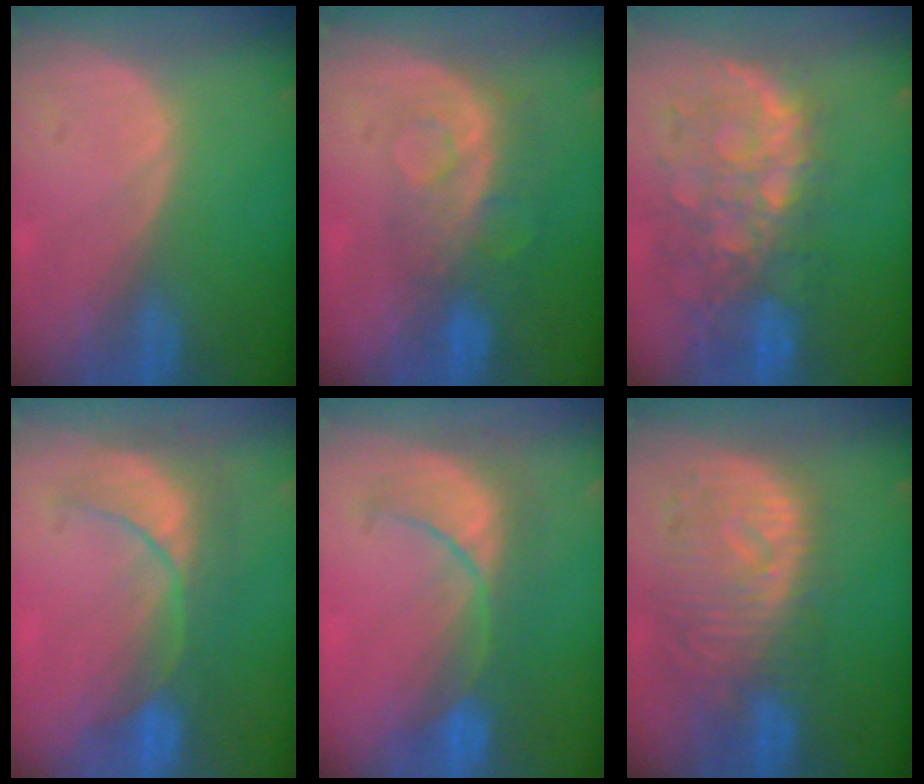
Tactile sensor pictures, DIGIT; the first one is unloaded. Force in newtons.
{"total": 8.4, "press": 7.0, "slide": 4.5}
{"total": 11.1, "press": 9.7, "slide": 5.5}
{"total": 8.0, "press": 7.9, "slide": 1.6}
{"total": 8.1, "press": 8.0, "slide": 0.7}
{"total": 11.1, "press": 9.7, "slide": 5.3}